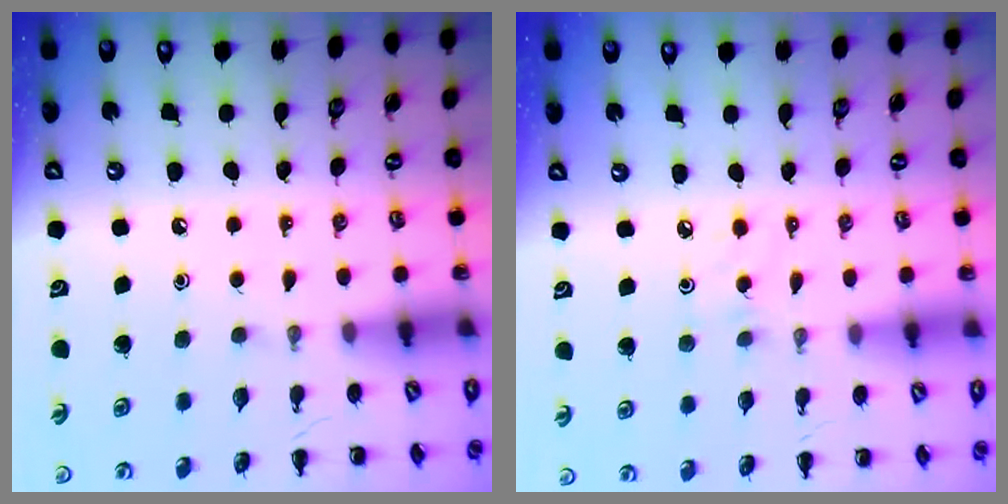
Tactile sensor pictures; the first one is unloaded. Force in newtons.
{"total": 3.5, "press": 3.3, "slide": 1.0}